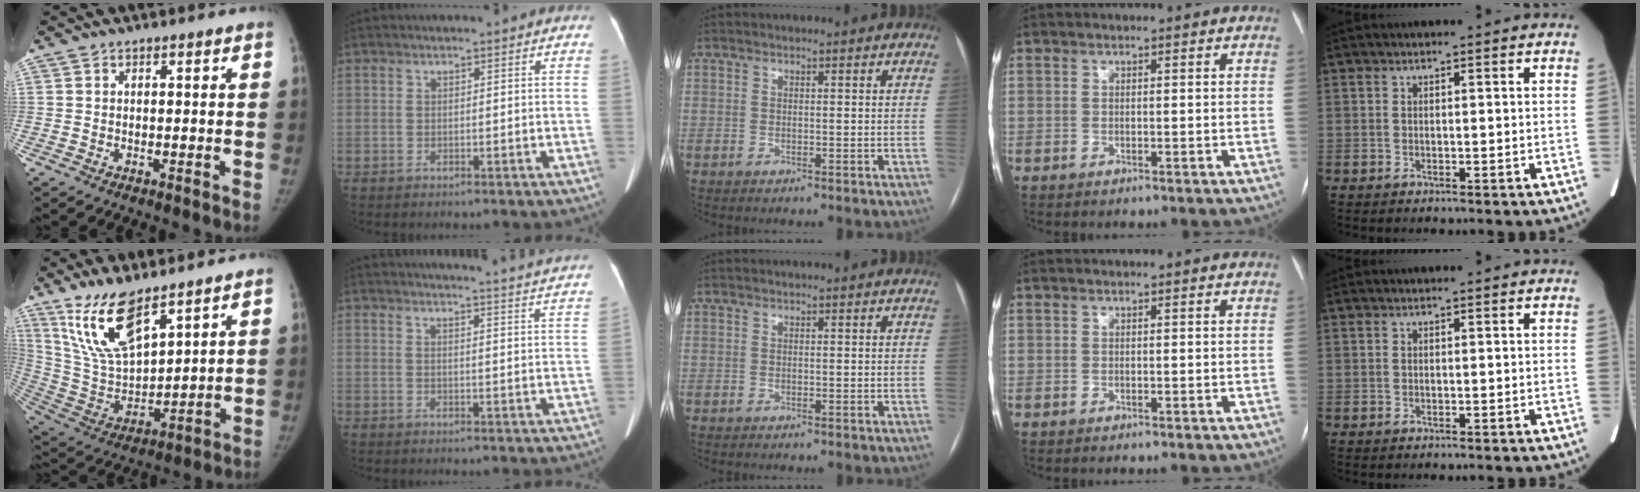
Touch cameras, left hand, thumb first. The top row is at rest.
{"thumb": {"total": 15.0, "force": [10.2, 5.3, 9.7], "torque": [-0.166, -0.051, 0.216]}, "index": {"total": 15.7, "force": [15.2, -1.1, 3.7], "torque": [-0.050, -0.052, 0.164]}}